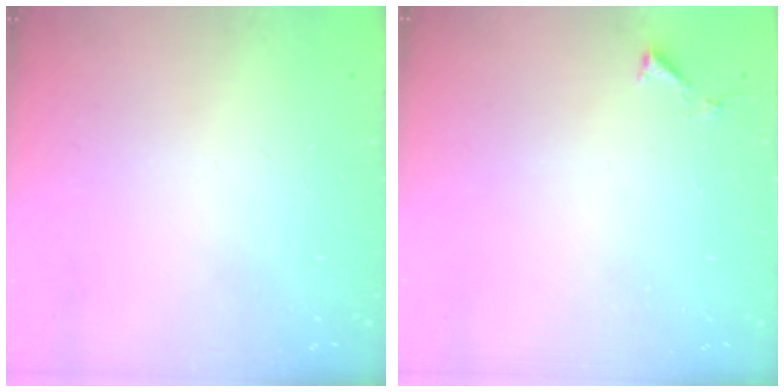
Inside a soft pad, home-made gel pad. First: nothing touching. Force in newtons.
{"total": 3.2, "press": 3.2, "slide": 0.2}